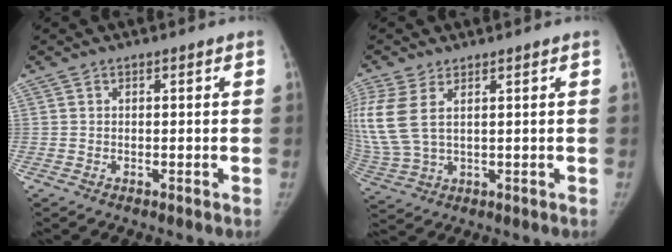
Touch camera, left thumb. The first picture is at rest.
{"total": 12.6, "force": [3.8, 7.1, 9.6], "torque": [-0.266, -0.005, 0.089]}